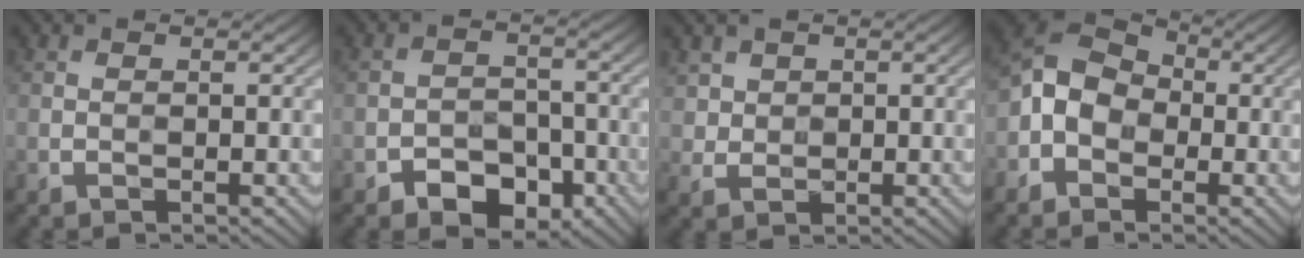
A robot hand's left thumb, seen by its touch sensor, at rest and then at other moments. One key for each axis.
{"total": 5.9, "fx": -3.9, "fy": 3.5, "fz": 2.7, "tx": -0.039, "ty": -0.002, "tz": -0.069}
{"total": 2.7, "fx": 1.4, "fy": 2.3, "fz": 0.0, "tx": -0.008, "ty": -0.008, "tz": 0.036}
{"total": 6.2, "fx": -1.9, "fy": 4.9, "fz": 3.3, "tx": -0.078, "ty": 0.003, "tz": -0.054}